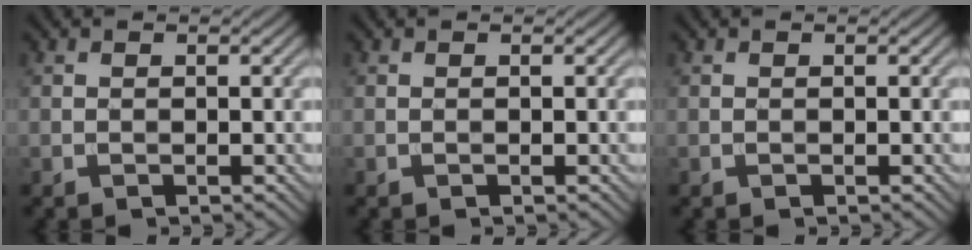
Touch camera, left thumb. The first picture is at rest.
{"total": 0.0}
{"total": 0.0}